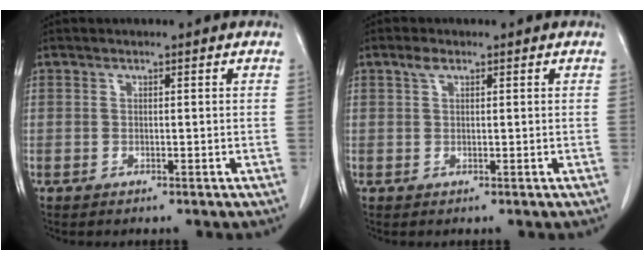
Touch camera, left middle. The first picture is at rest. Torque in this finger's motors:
{"motor_torque": [0.19, 0.01, -0.14, -0.02]}